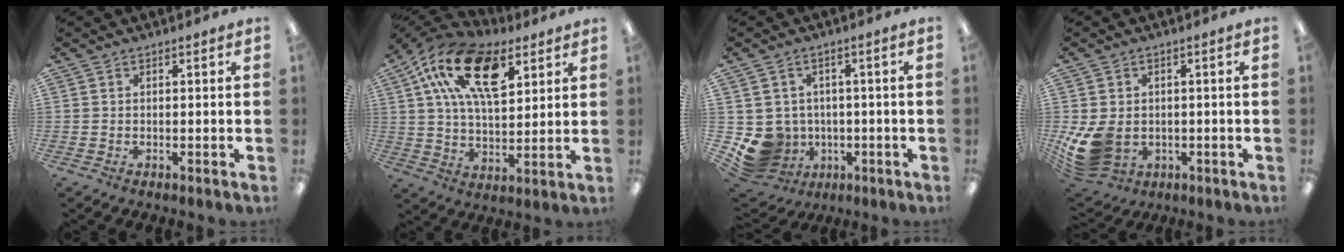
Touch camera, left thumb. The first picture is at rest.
{"total": 20.7, "force": [9.6, 10.8, 14.9], "torque": [-0.258, -0.020, 0.167]}
{"total": 7.7, "force": [-1.6, 7.3, 1.8], "torque": [-0.067, 0.004, -0.017]}
{"total": 9.7, "force": [-1.6, 7.2, 6.4], "torque": [-0.141, 0.001, -0.022]}